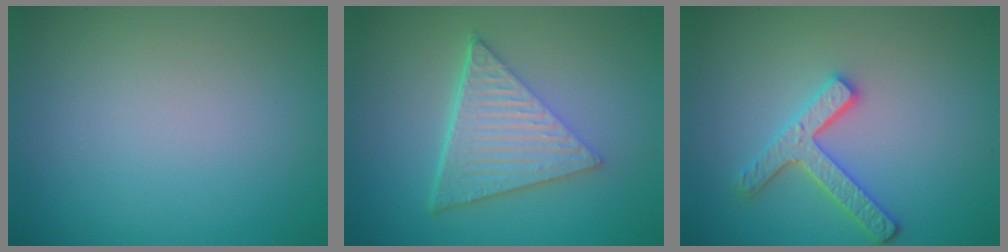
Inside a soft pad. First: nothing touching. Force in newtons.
{"total": 6.7, "press": 4.5, "slide": 4.9}
{"total": 3.4, "press": 3.1, "slide": 1.4}